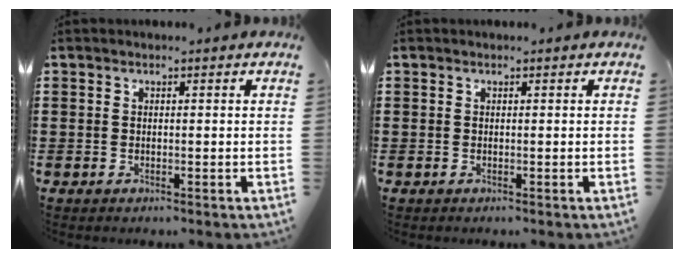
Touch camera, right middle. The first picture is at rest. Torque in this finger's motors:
{"motor_torque": [-0.05, 0.05, 0.00, 0.00]}